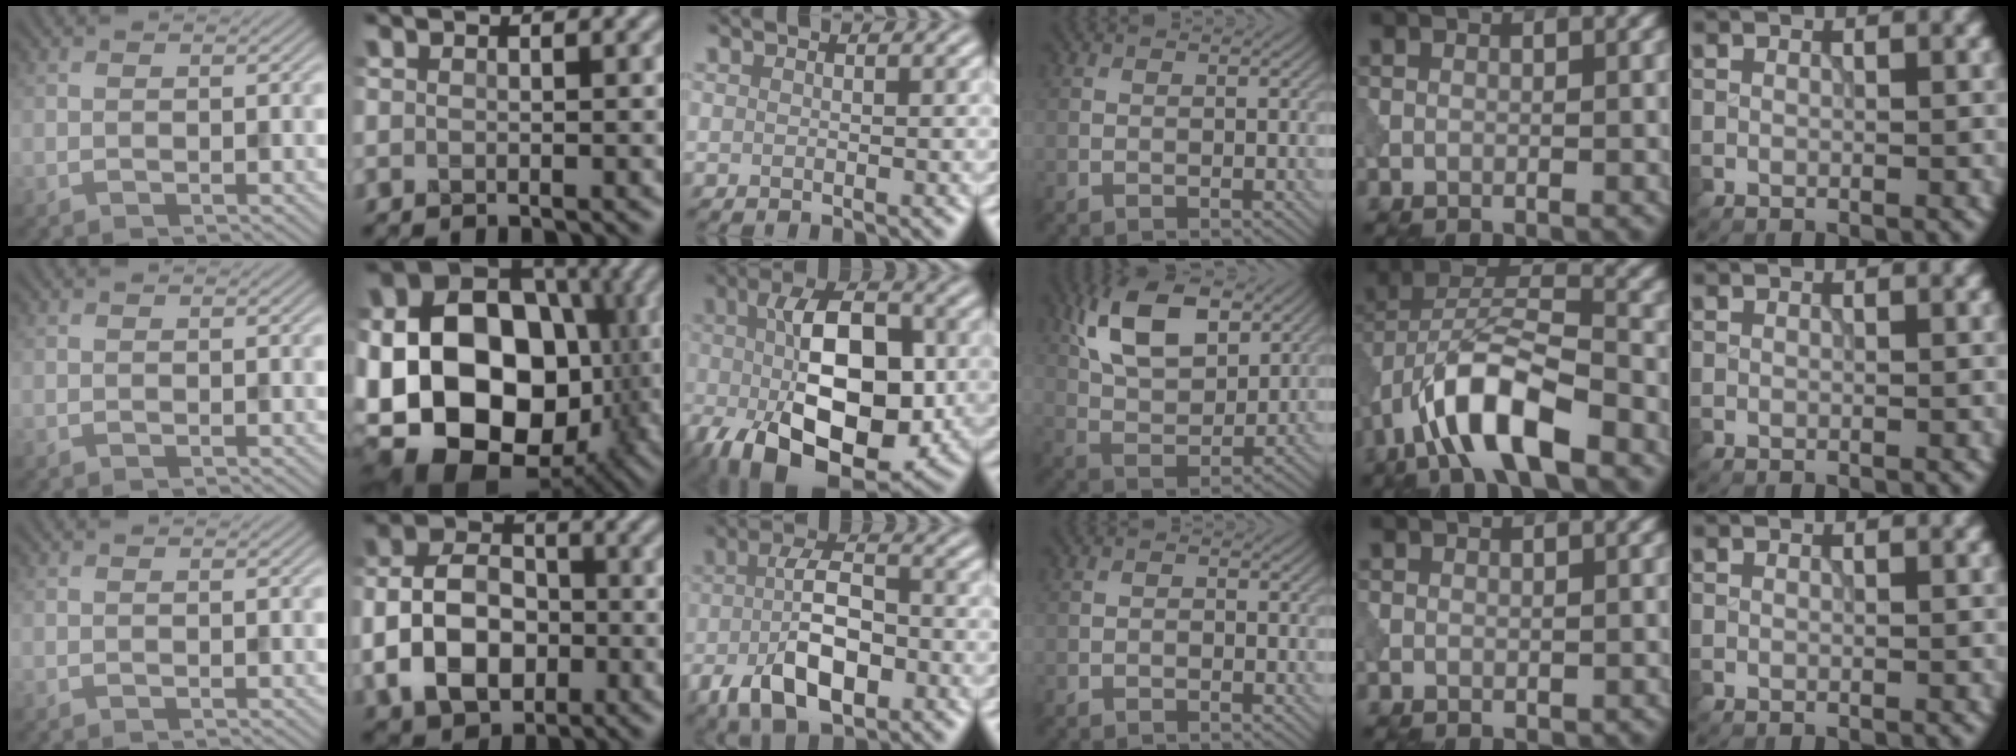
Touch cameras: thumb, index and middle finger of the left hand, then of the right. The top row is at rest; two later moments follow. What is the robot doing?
{"motion": "insert", "object": "peg toy"}